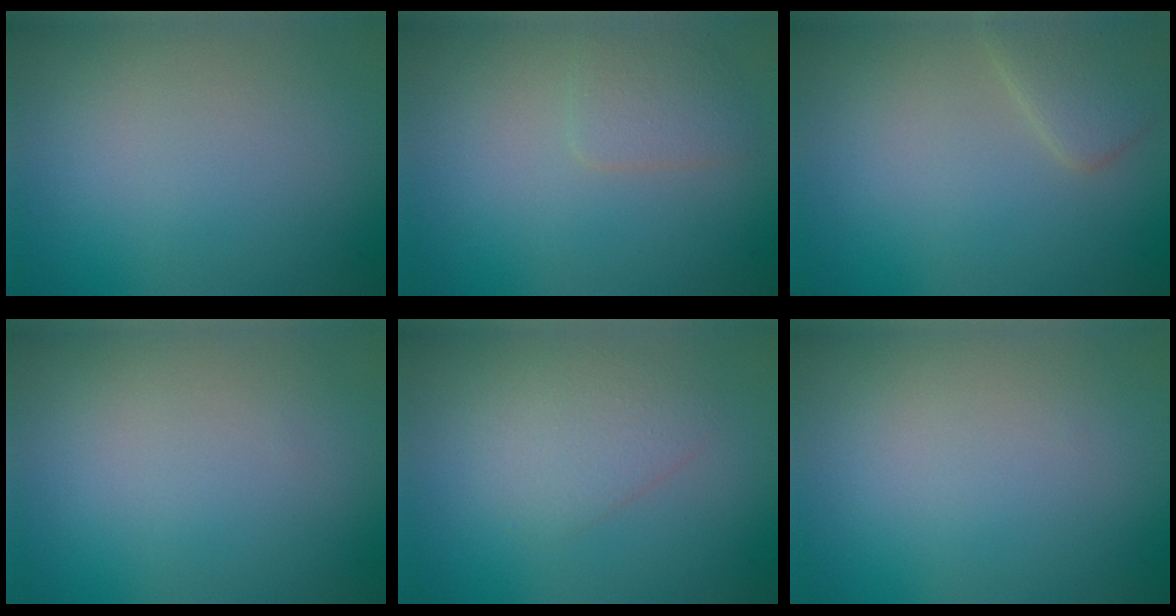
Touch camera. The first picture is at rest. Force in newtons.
{"total": 2.0, "press": 2.0, "slide": 0.1}
{"total": 2.5, "press": 2.5, "slide": 0.2}
{"total": 0.0}
{"total": 2.2, "press": 2.2, "slide": 0.0}
{"total": 0.0}